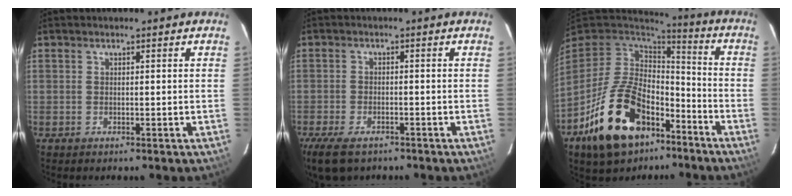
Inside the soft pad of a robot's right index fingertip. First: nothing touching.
{"total": 8.4, "force": [-6.0, 3.8, 4.5], "torque": [-0.118, -0.025, -0.111]}
{"total": 21.4, "force": [-11.0, 12.7, 13.3], "torque": [-0.277, -0.003, -0.170]}